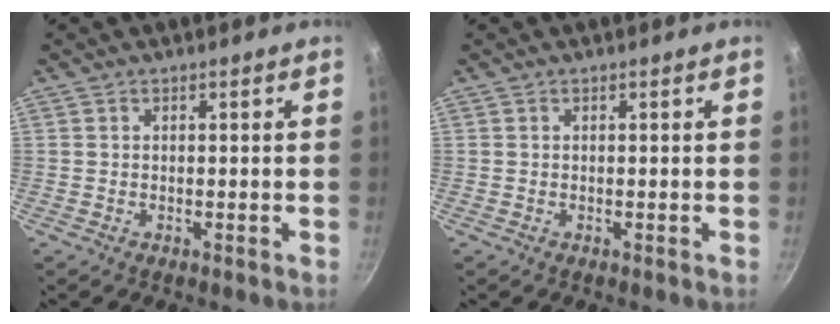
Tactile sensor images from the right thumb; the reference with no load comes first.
{"total": 0.0}